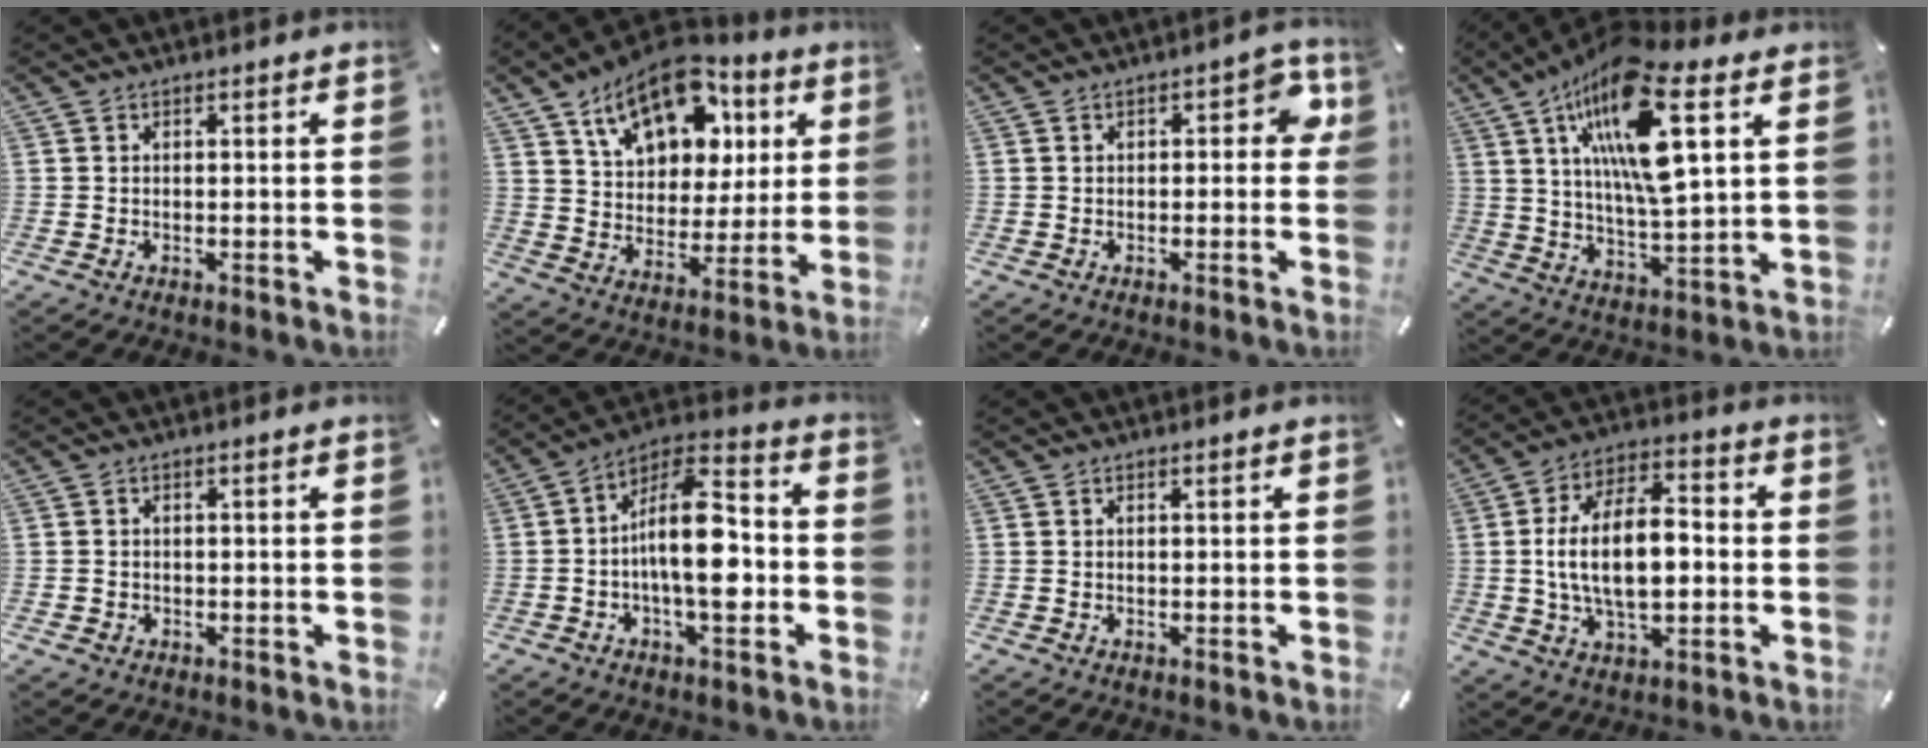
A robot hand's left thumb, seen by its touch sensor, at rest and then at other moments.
{"total": 17.2, "force": [9.7, 10.9, 9.0], "torque": [-0.153, -0.045, 0.175]}
{"total": 5.6, "force": [0.7, 3.1, 4.6], "torque": [-0.059, 0.003, 0.005]}
{"total": 19.1, "force": [8.7, 5.7, 16.0], "torque": [-0.321, -0.035, 0.131]}
{"total": 1.0, "force": [-0.4, 0.9, 0.1], "torque": [-0.004, 0.005, -0.009]}
{"total": 16.1, "force": [-2.6, 7.2, 14.2], "torque": [-0.255, 0.003, -0.048]}
{"total": 0.0}
{"total": 16.1, "force": [-0.6, 9.1, 13.3], "torque": [-0.251, 0.001, -0.016]}